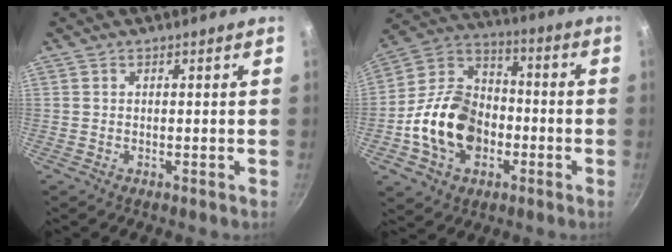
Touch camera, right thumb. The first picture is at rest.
{"total": 18.1, "force": [-4.3, 13.3, 11.5], "torque": [-0.181, 0.044, -0.087]}